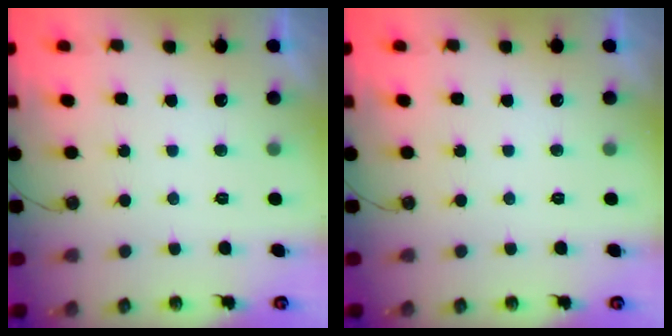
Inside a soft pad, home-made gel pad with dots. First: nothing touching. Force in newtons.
{"total": 0.0}